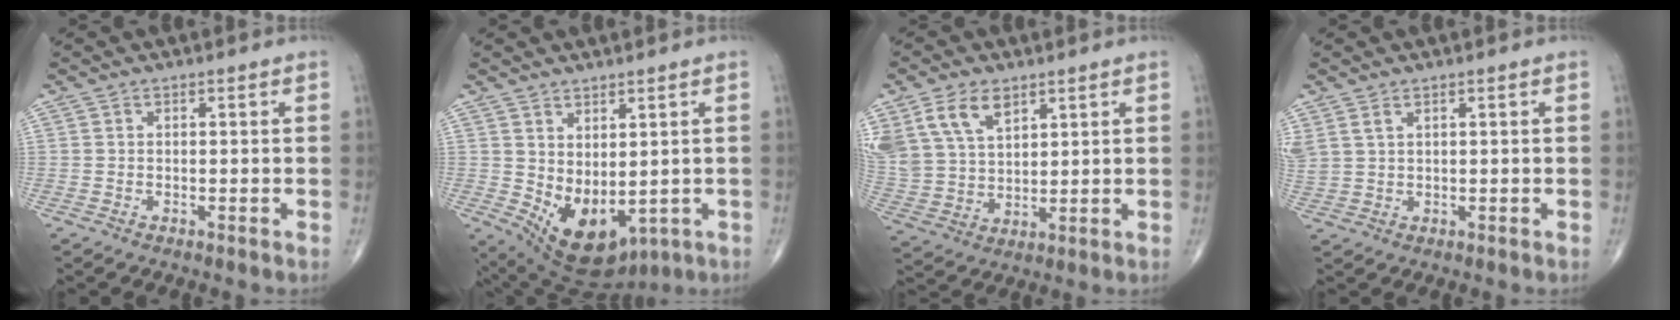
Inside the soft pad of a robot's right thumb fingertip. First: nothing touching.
{"total": 10.9, "force": [-0.5, 6.2, 9.0], "torque": [-0.137, -0.017, 0.026]}
{"total": 14.1, "force": [7.4, 8.7, 8.2], "torque": [-0.167, -0.013, 0.154]}
{"total": 3.4, "force": [1.9, 1.7, 2.2], "torque": [-0.059, 0.004, 0.051]}